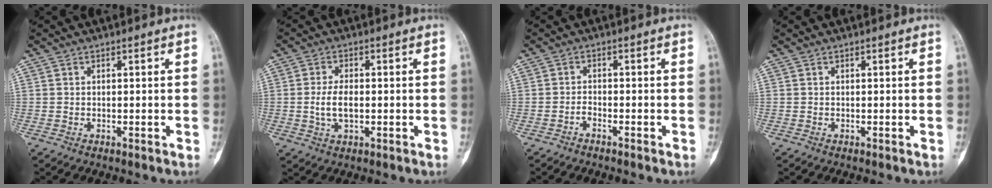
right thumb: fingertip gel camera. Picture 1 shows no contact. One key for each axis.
{"total": 4.9, "fx": -0.5, "fy": 2.5, "fz": 4.2, "tx": -0.077, "ty": 0.003, "tz": -0.012}
{"total": 1.3, "fx": -1.2, "fy": 0.3, "fz": 0.6, "tx": -0.015, "ty": 0.012, "tz": -0.023}
{"total": 0.0}